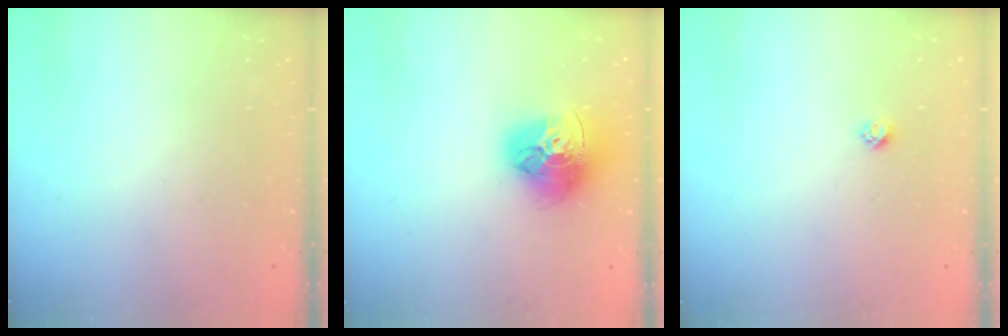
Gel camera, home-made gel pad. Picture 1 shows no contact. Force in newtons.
{"total": 18.0, "press": 17.9, "slide": 1.8}
{"total": 2.4, "press": 2.4, "slide": 0.2}